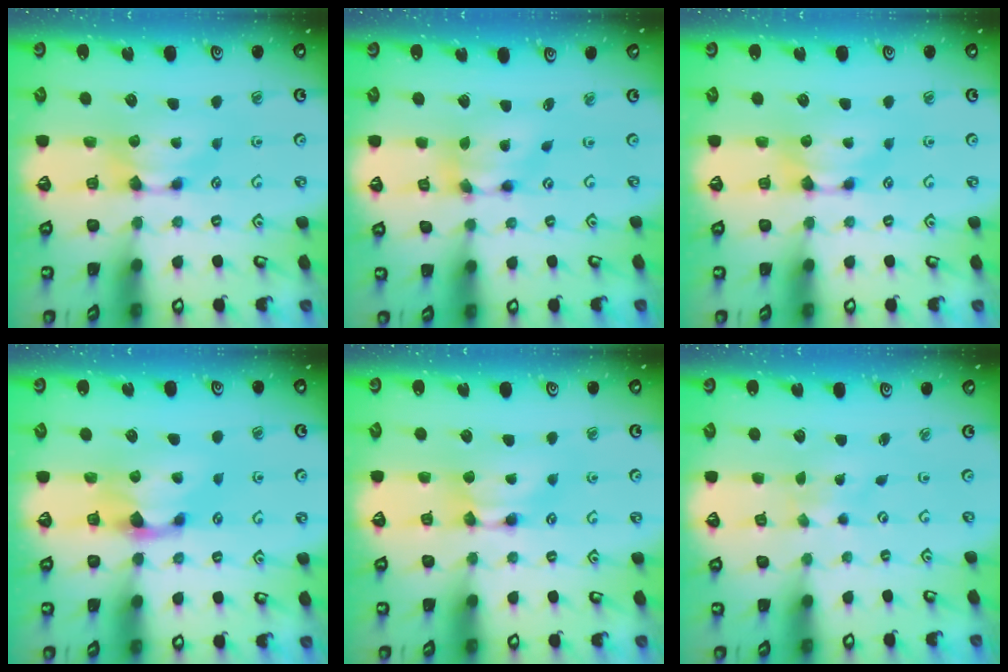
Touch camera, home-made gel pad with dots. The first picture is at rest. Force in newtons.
{"total": 5.3, "press": 5.0, "slide": 1.9}
{"total": 0.0}
{"total": 1.4, "press": 0.9, "slide": 1.0}
{"total": 1.5, "press": 1.5, "slide": 0.2}
{"total": 5.4, "press": 5.3, "slide": 0.7}